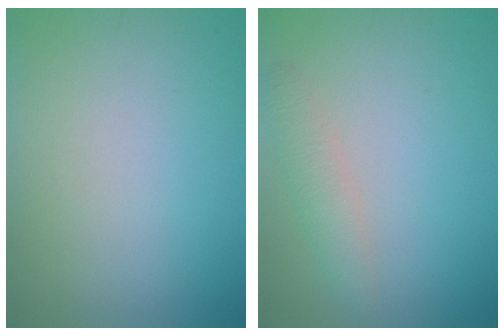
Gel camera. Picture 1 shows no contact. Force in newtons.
{"total": 2.1, "press": 2.1, "slide": 0.1}